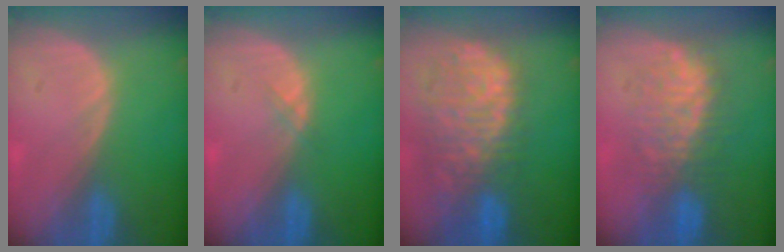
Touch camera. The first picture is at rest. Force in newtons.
{"total": 0.6, "press": 0.6, "slide": 0.1}
{"total": 12.1, "press": 9.9, "slide": 6.9}
{"total": 7.7, "press": 7.7, "slide": 0.3}